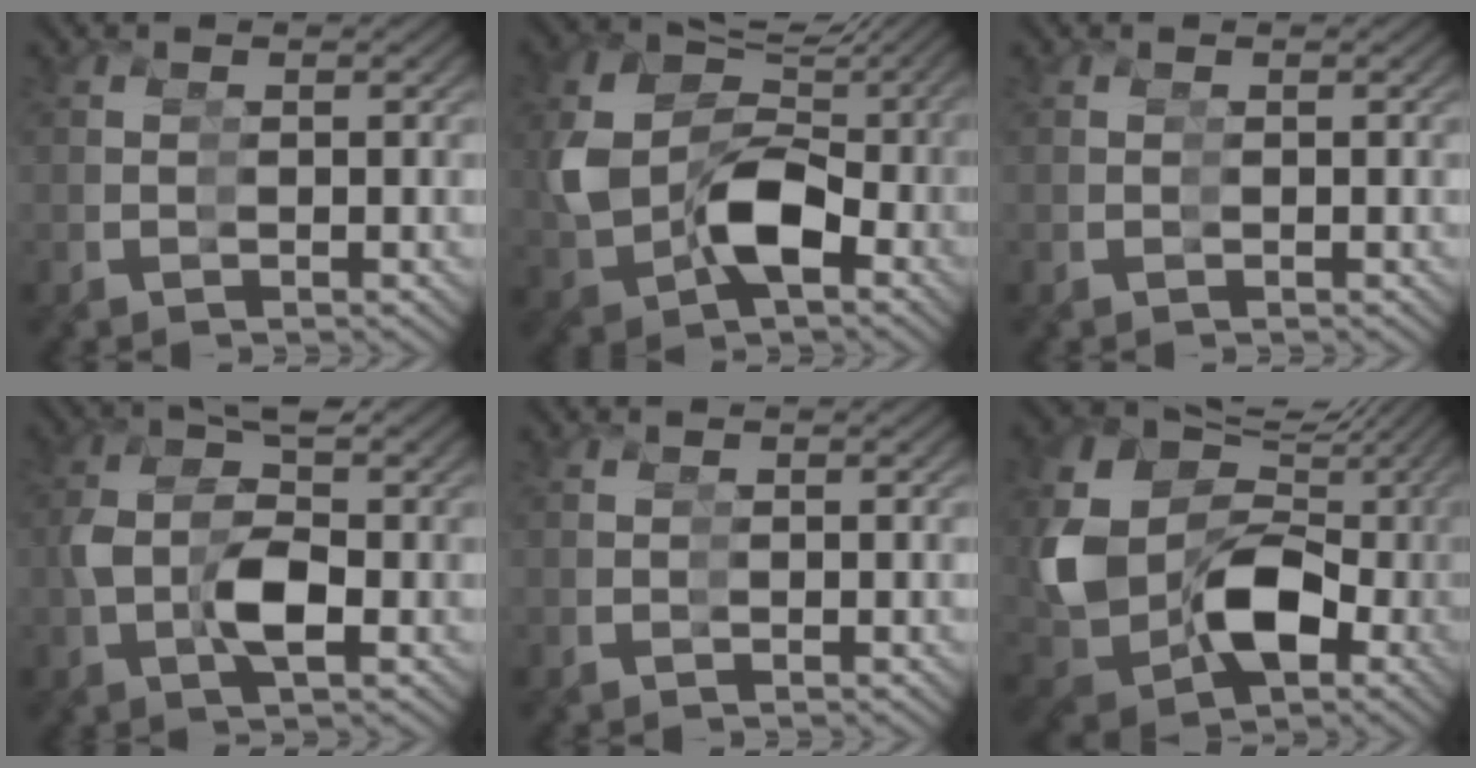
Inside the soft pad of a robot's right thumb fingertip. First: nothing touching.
{"total": 11.4, "force": [0.0, 8.2, 8.0], "torque": [-0.211, -0.037, 0.031]}
{"total": 0.0}
{"total": 3.8, "force": [1.1, 1.5, 3.3], "torque": [-0.090, 0.018, 0.016]}
{"total": 0.0}
{"total": 15.9, "force": [0.1, 11.4, 11.1], "torque": [-0.253, -0.040, 0.032]}